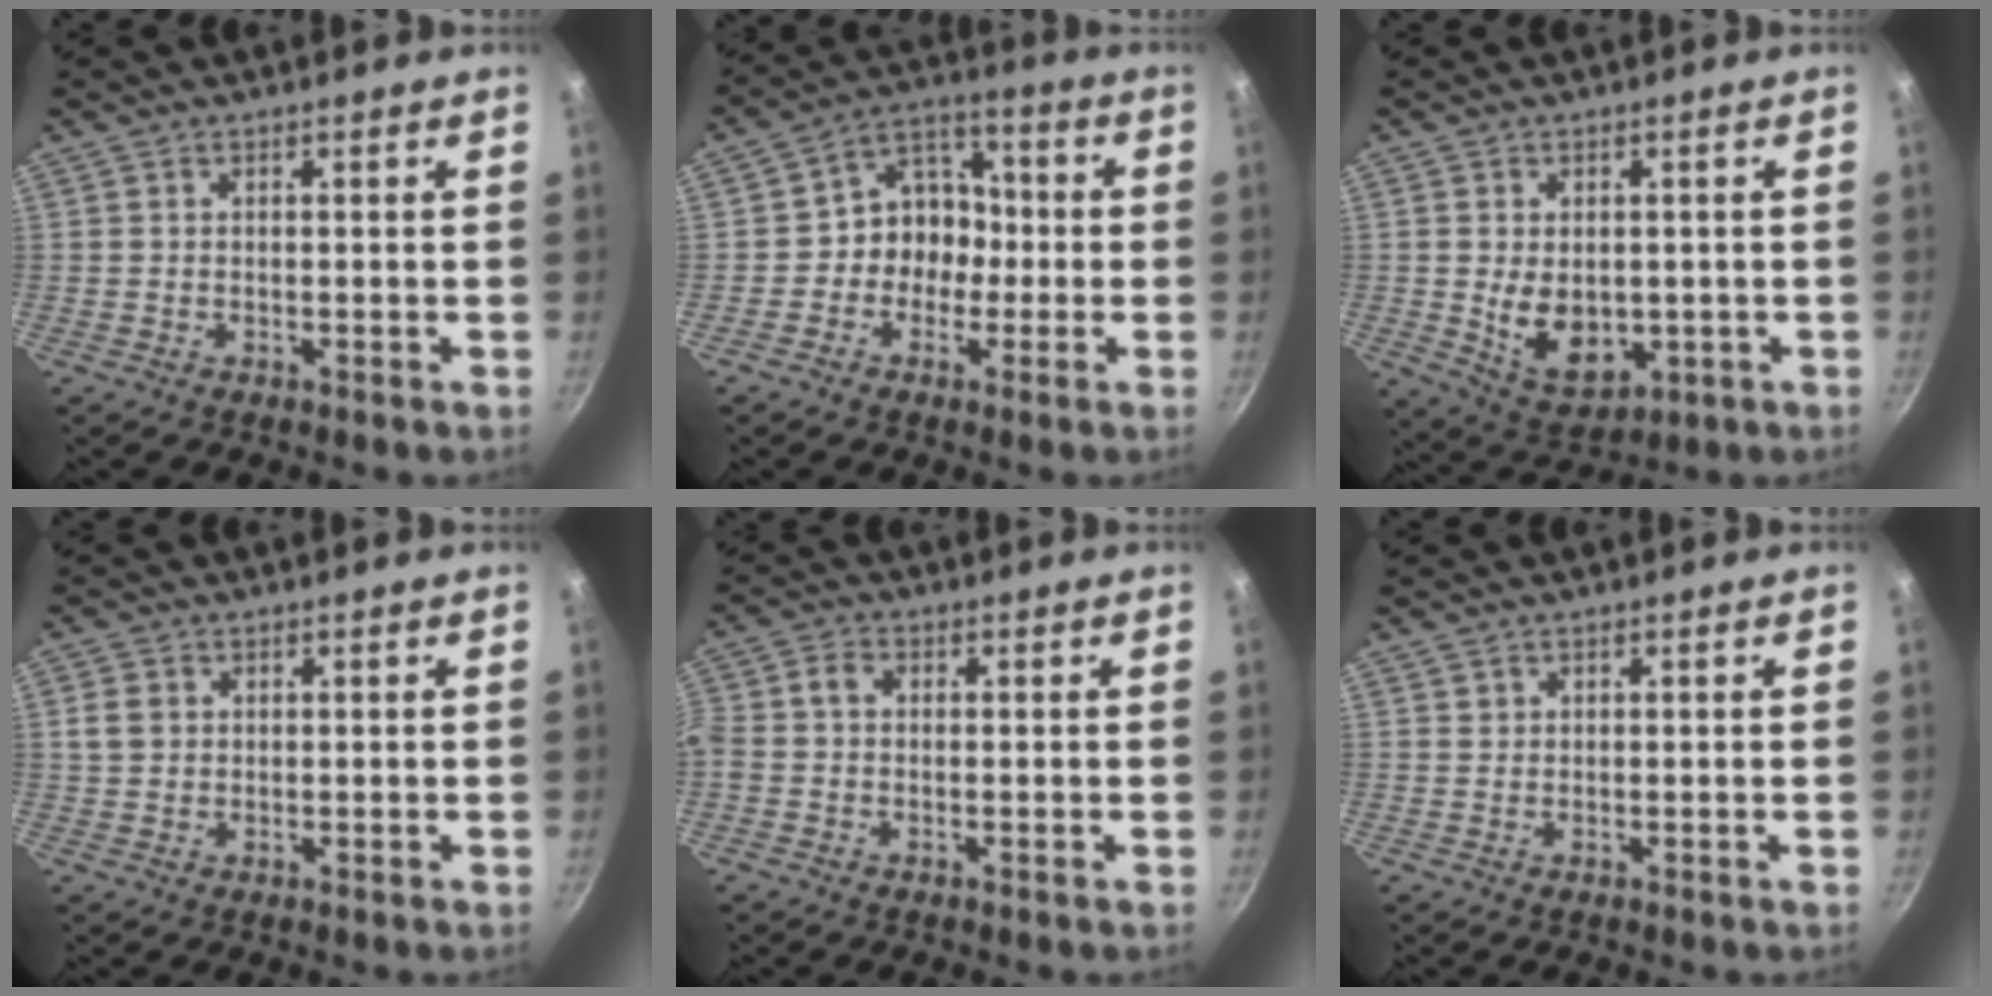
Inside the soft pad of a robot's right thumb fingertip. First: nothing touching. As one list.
[{"total": 9.4, "force": [-1.7, 8.1, 4.4], "torque": [-0.019, 0.039, -0.043]}, {"total": 9.5, "force": [-0.6, 6.5, 6.8], "torque": [-0.092, -0.013, 0.014]}, {"total": 3.0, "force": [0.6, 2.5, 1.5], "torque": [-0.019, 0.004, 0.012]}, {"total": 3.5, "force": [-0.5, 2.7, 2.2], "torque": [-0.050, 0.015, -0.024]}, {"total": 0.5, "force": [0.3, 0.4, 0.0], "torque": [0.006, 0.005, 0.006]}]